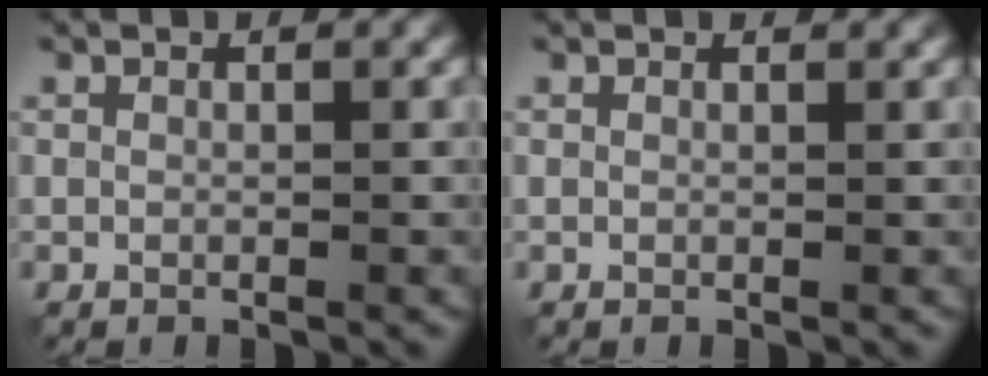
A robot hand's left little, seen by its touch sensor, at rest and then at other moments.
{"total": 0.8, "force": [0.8, 0.1, 0.2], "torque": [-0.005, -0.002, 0.007]}